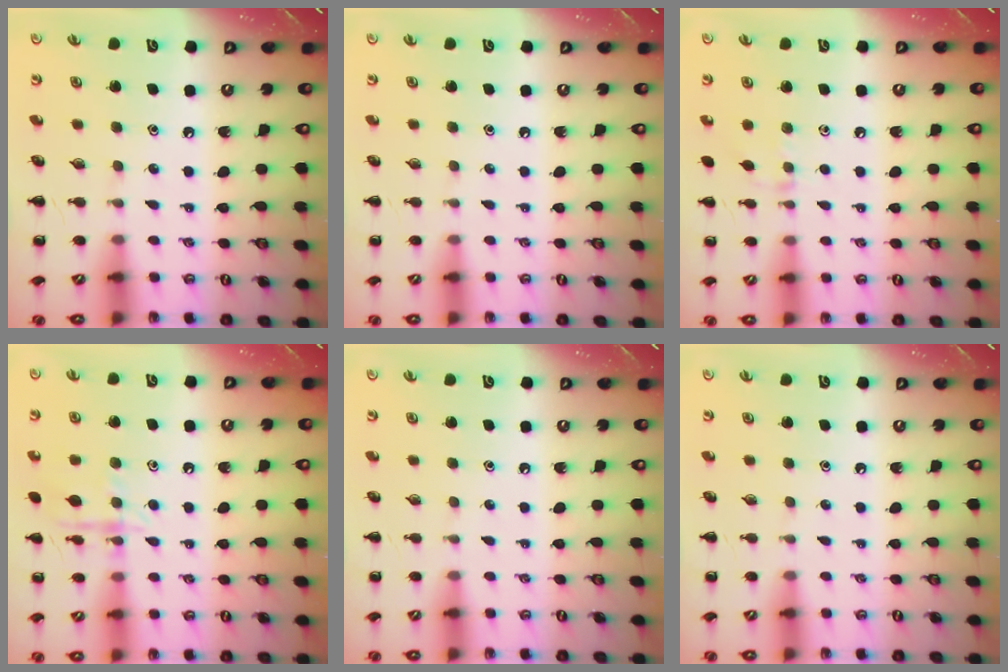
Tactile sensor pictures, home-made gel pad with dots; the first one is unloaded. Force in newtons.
{"total": 0.0}
{"total": 4.2, "press": 3.9, "slide": 1.5}
{"total": 10.6, "press": 10.6, "slide": 0.6}
{"total": 0.0}
{"total": 0.0}